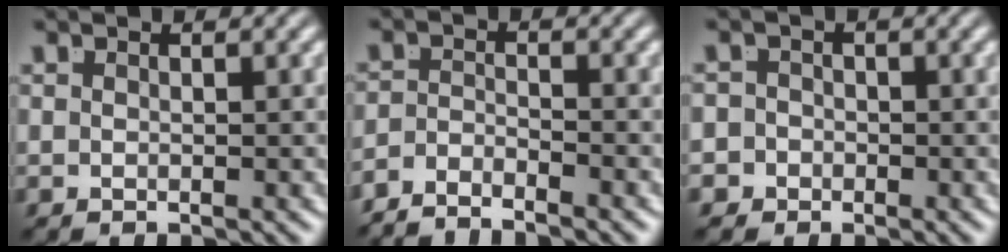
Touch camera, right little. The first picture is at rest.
{"total": 3.3, "force": [-3.1, 0.6, 0.7], "torque": [-0.010, -0.011, -0.055]}
{"total": 3.7, "force": [-1.8, 3.2, 0.2], "torque": [-0.017, -0.014, -0.035]}